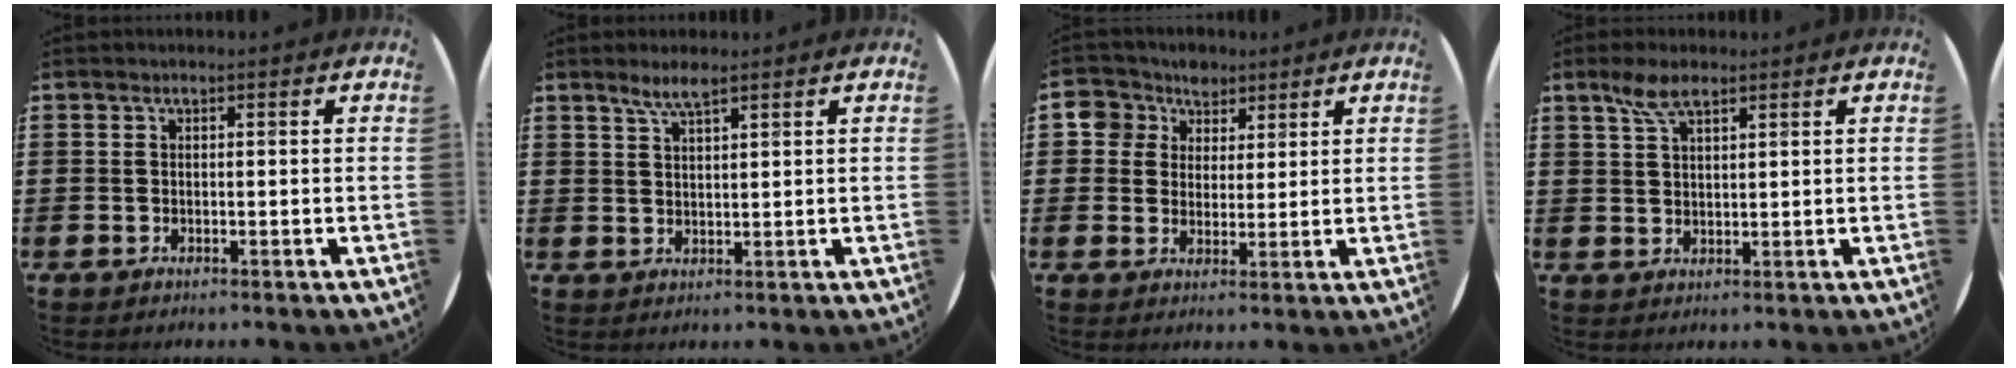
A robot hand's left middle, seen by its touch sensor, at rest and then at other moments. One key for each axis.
{"total": 3.1, "fx": 2.4, "fy": 0.4, "fz": 1.8, "tx": -0.039, "ty": 0.005, "tz": 0.043}
{"total": 5.0, "fx": 3.0, "fy": 4.0, "fz": 0.3, "tx": -0.031, "ty": 0.012, "tz": 0.055}
{"total": 4.7, "fx": 3.1, "fy": 1.7, "fz": 3.1, "tx": -0.069, "ty": 0.007, "tz": 0.055}